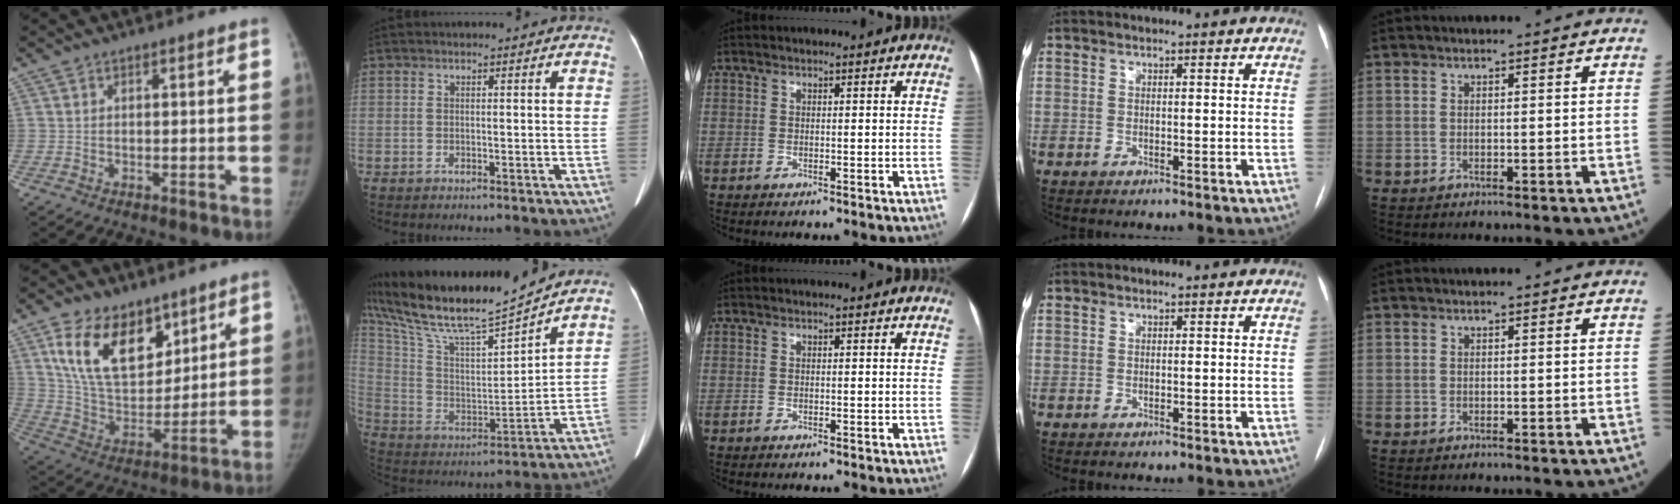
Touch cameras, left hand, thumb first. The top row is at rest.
{"thumb": {"total": 18.0, "force": [9.9, 10.7, 10.6], "torque": [-0.142, -0.050, 0.193]}, "index": {"total": 20.0, "force": [17.8, 0.3, 9.2], "torque": [-0.185, -0.006, 0.318]}}